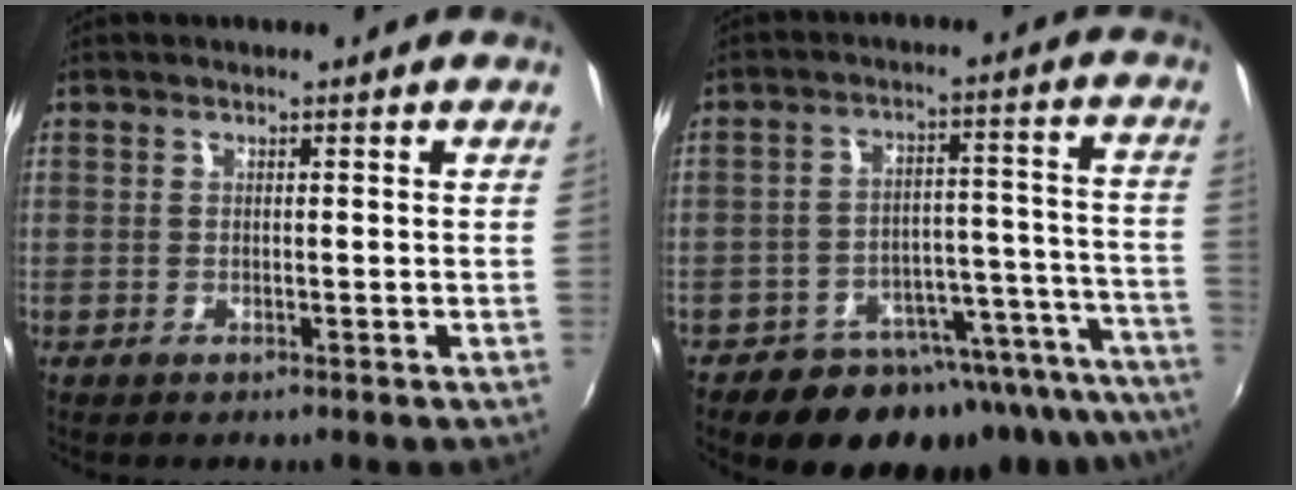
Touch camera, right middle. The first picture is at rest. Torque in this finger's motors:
{"motor_torque": [1.06, -1.08, 0.22, 0.10]}